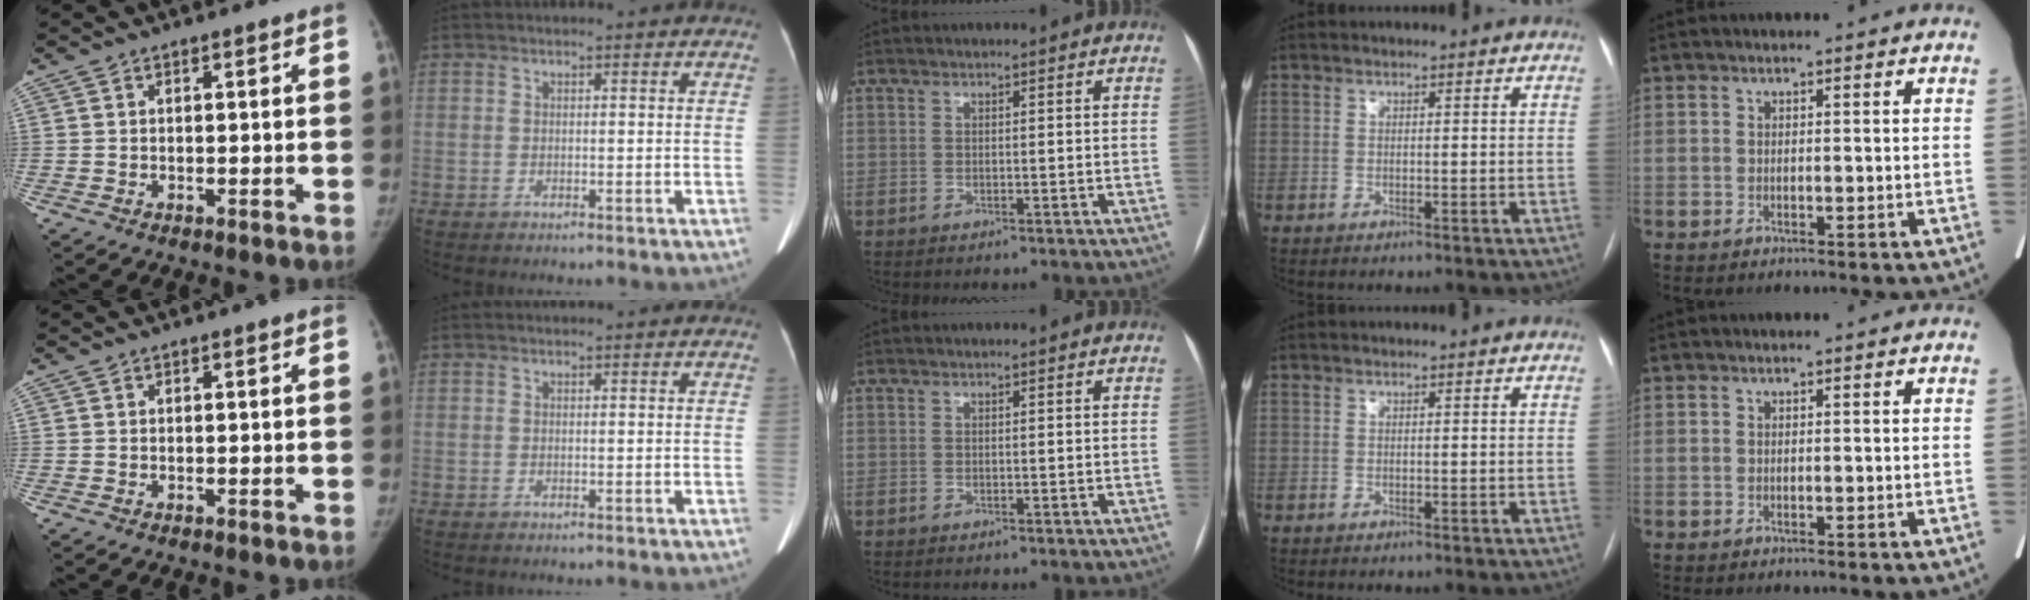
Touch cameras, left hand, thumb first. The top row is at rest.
{}